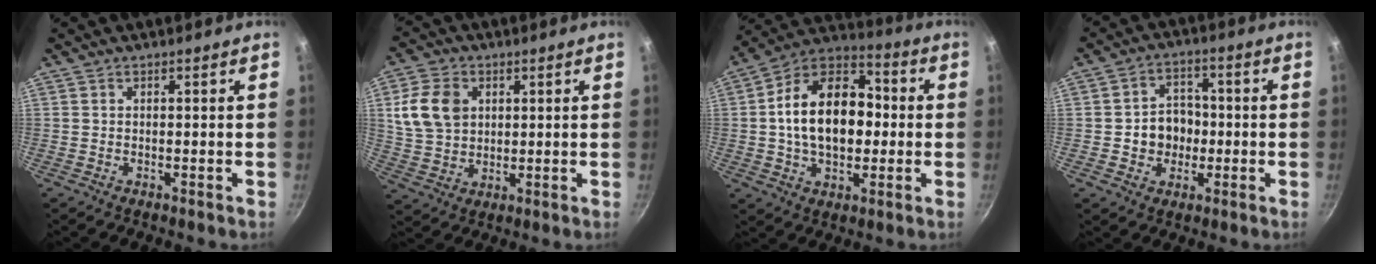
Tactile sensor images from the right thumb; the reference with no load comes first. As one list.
[{"total": 10.6, "force": [2.8, 8.0, 6.4], "torque": [-0.103, -0.002, 0.057]}, {"total": 19.7, "force": [0.3, 13.1, 14.7], "torque": [-0.213, 0.038, -0.009]}, {"total": 8.0, "force": [-0.9, 6.8, 4.2], "torque": [-0.028, 0.016, -0.018]}]